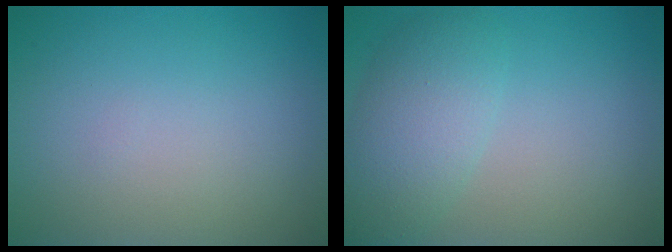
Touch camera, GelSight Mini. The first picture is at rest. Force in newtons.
{"total": 4.5, "press": 4.5, "slide": 0.1}